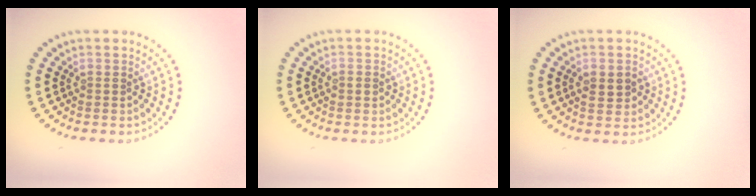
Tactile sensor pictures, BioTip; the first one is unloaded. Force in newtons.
{"total": 1.1, "press": 1.1, "slide": 0.1}
{"total": 2.3, "press": 2.3, "slide": 0.2}